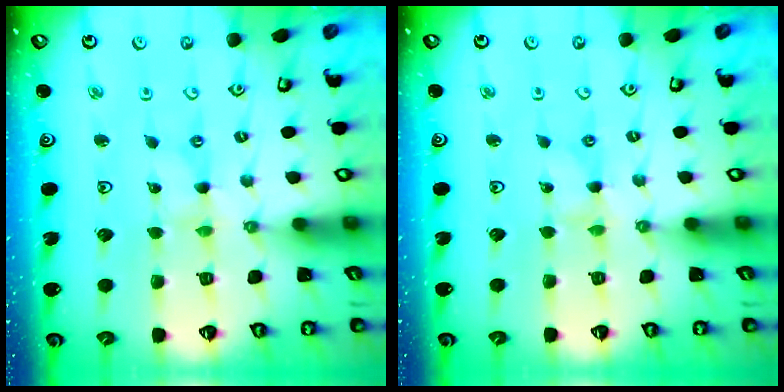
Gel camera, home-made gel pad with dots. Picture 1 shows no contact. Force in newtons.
{"total": 0.0}